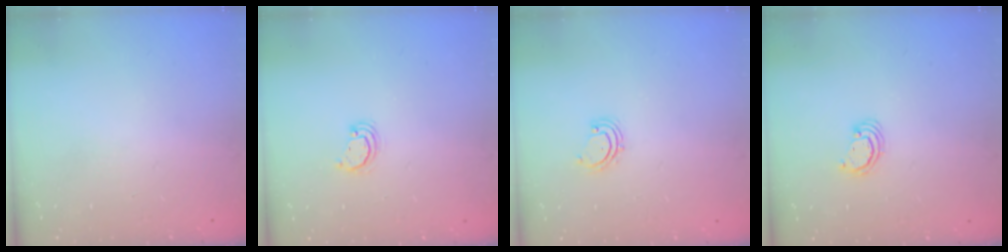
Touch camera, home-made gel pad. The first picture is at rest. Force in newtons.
{"total": 2.2, "press": 2.2, "slide": 0.3}
{"total": 2.6, "press": 2.6, "slide": 0.3}
{"total": 2.3, "press": 2.3, "slide": 0.2}